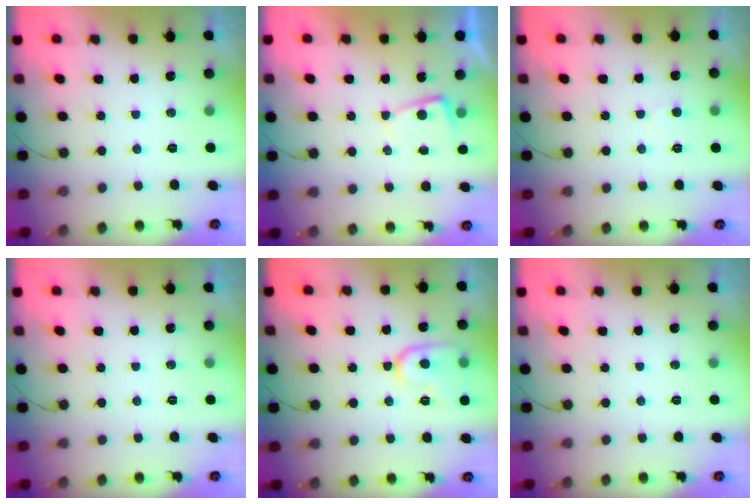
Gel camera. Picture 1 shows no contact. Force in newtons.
{"total": 2.7, "press": 2.7, "slide": 0.3}
{"total": 2.8, "press": 2.8, "slide": 0.3}
{"total": 0.0}
{"total": 11.7, "press": 11.6, "slide": 1.3}
{"total": 0.0}